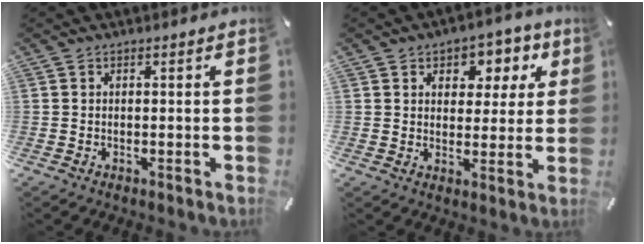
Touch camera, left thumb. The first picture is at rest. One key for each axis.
{"total": 7.0, "fx": 2.9, "fy": 5.6, "fz": 2.9, "tx": -0.032, "ty": -0.017, "tz": 0.044}